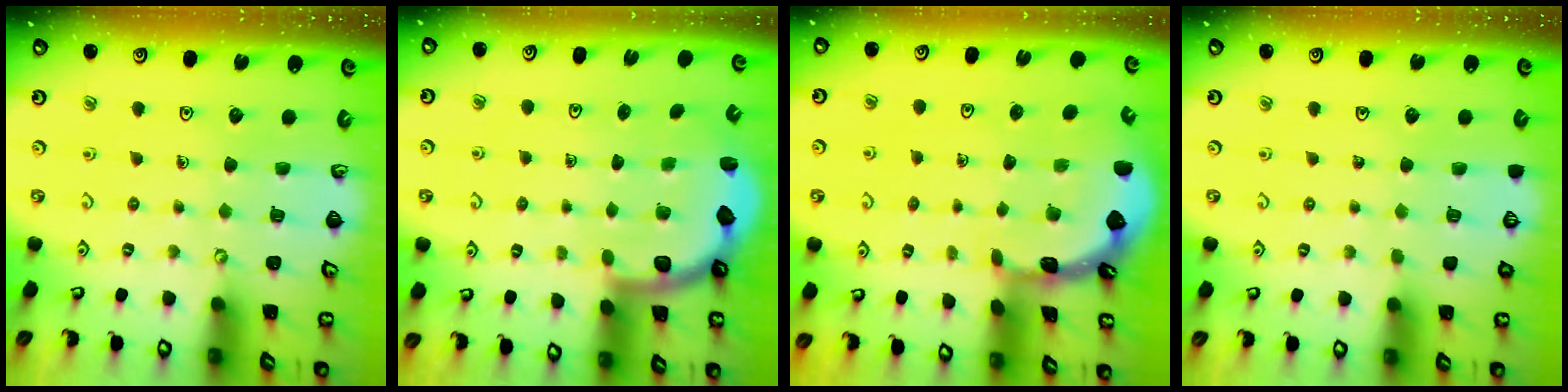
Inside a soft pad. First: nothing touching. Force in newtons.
{"total": 2.5, "press": 2.5, "slide": 0.6}
{"total": 1.7, "press": 1.6, "slide": 0.1}
{"total": 0.0}